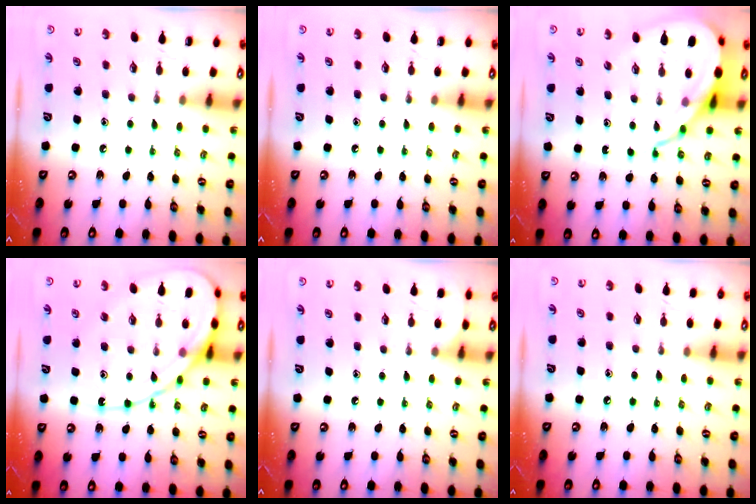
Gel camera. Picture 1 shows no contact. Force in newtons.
{"total": 0.0}
{"total": 13.1, "press": 13.0, "slide": 1.2}
{"total": 15.8, "press": 15.7, "slide": 1.5}
{"total": 4.2, "press": 4.2, "slide": 0.5}
{"total": 7.5, "press": 7.5, "slide": 0.9}